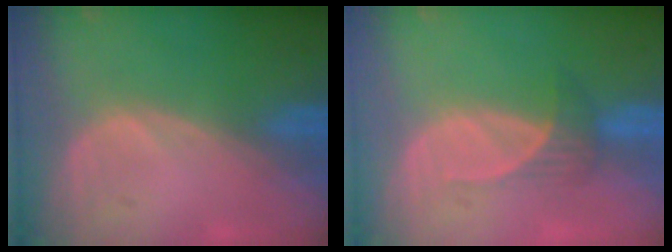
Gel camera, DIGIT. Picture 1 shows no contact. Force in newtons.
{"total": 2.5, "press": 2.3, "slide": 0.9}